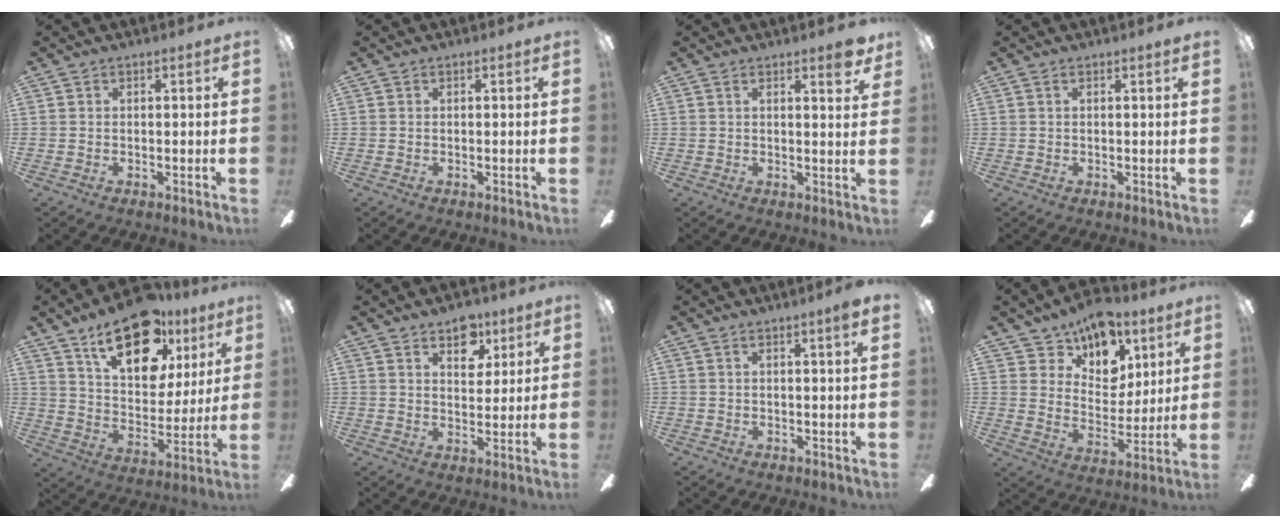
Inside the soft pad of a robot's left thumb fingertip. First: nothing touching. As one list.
[{"total": 0.0}, {"total": 3.7, "force": [2.7, 0.5, 2.4], "torque": [-0.021, -0.017, 0.039]}, {"total": 0.5, "force": [0.3, -0.1, 0.4], "torque": [-0.007, 0.000, 0.004]}, {"total": 20.8, "force": [13.0, 10.8, 12.1], "torque": [-0.177, -0.068, 0.224]}, {"total": 8.1, "force": [5.2, 4.9, 3.6], "torque": [-0.029, -0.023, 0.089]}, {"total": 2.3, "force": [1.4, -0.2, 1.7], "torque": [-0.027, -0.004, 0.022]}, {"total": 13.5, "force": [10.2, 8.0, 3.8], "torque": [-0.069, -0.073, 0.191]}]